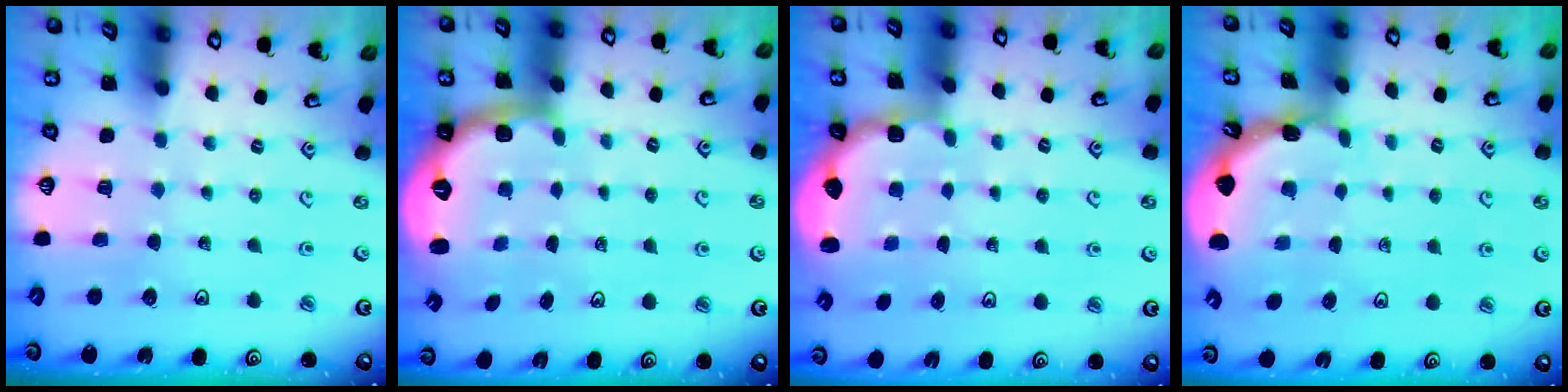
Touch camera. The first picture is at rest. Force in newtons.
{"total": 2.5, "press": 2.0, "slide": 1.5}
{"total": 2.6, "press": 2.1, "slide": 1.5}
{"total": 1.6, "press": 1.6, "slide": 0.1}